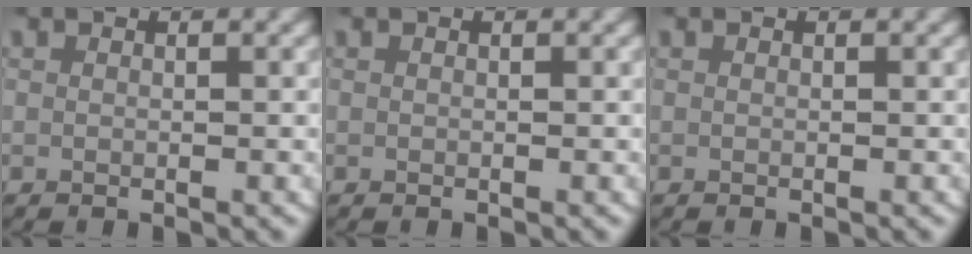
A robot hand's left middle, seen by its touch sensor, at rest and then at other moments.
{"total": 0.0}
{"total": 0.0}